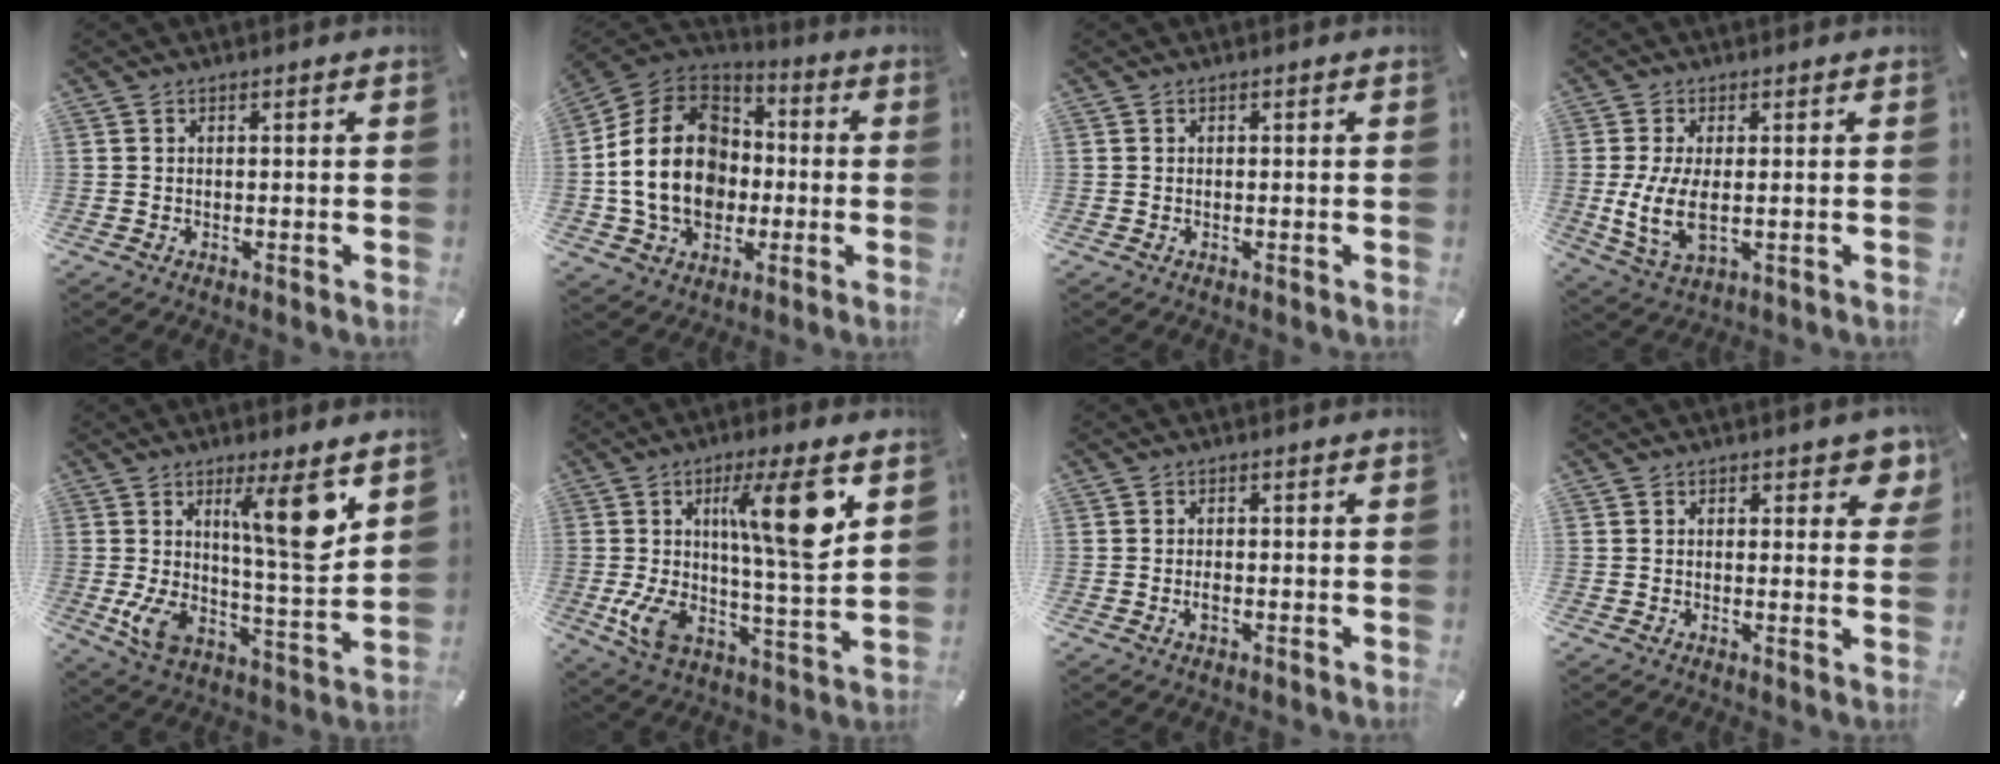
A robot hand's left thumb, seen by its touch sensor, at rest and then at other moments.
{"total": 18.8, "force": [-2.9, 14.9, 11.1], "torque": [-0.254, 0.021, -0.056]}
{"total": 0.0}
{"total": 8.4, "force": [-0.3, 3.9, 7.5], "torque": [-0.175, -0.017, -0.006]}
{"total": 17.3, "force": [6.6, 5.7, 14.9], "torque": [-0.228, -0.034, 0.102]}
{"total": 19.6, "force": [6.1, 5.7, 17.7], "torque": [-0.307, -0.022, 0.086]}
{"total": 1.6, "force": [-0.5, 0.8, 1.3], "torque": [-0.024, 0.000, -0.009]}
{"total": 3.9, "force": [2.3, 2.1, 2.3], "torque": [-0.022, -0.008, 0.035]}